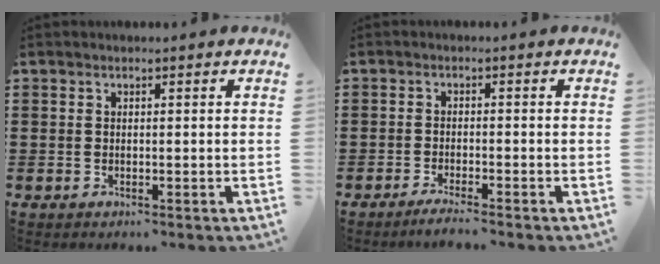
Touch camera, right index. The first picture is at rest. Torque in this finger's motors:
{"motor_torque": [0.98, 0.90, -0.19, 0.00]}